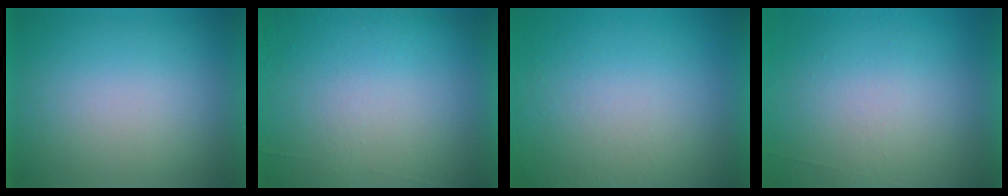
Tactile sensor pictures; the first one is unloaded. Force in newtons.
{"total": 5.8}
{"total": 9.4}
{"total": 6.8}